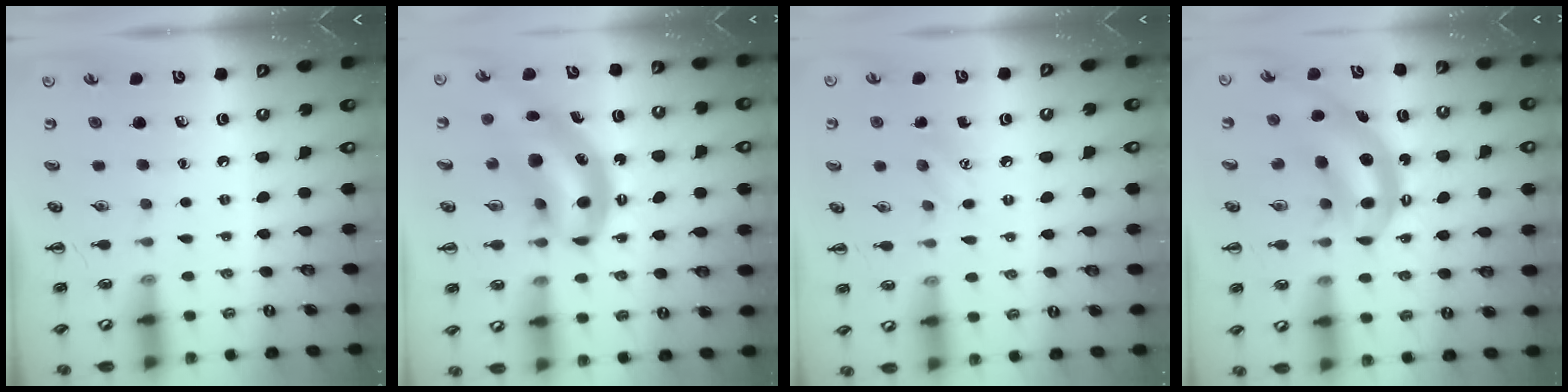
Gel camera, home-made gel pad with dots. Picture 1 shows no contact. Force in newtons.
{"total": 12.4, "press": 12.0, "slide": 3.2}
{"total": 5.5, "press": 5.3, "slide": 1.3}
{"total": 6.8, "press": 6.7, "slide": 1.2}